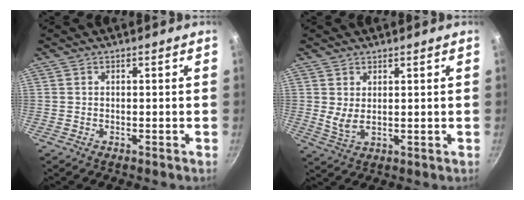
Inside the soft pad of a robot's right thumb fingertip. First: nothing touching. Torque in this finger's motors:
{"motor_torque": [-0.11, 0.21, 0.43, -0.11, 0.12]}